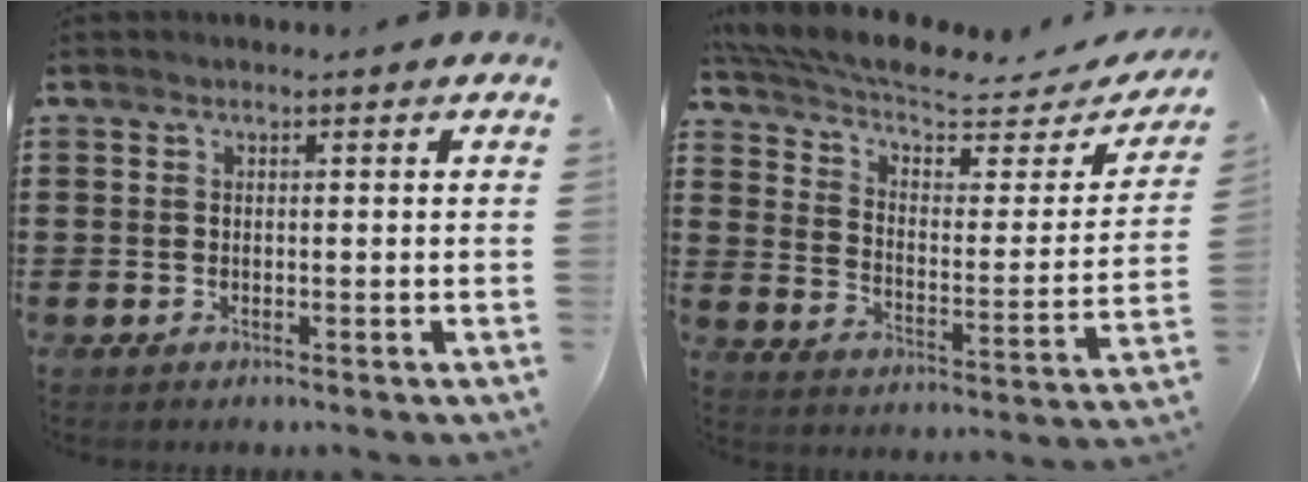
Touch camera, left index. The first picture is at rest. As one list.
[{"total": 6.8, "force": [5.6, 1.7, 3.5], "torque": [-0.094, -0.038, 0.095]}]